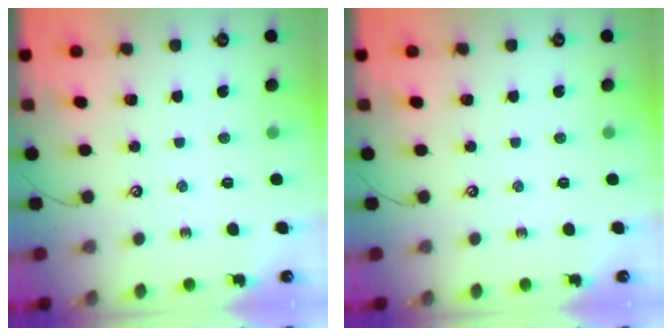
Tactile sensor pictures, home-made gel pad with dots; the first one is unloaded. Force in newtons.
{"total": 0.0}